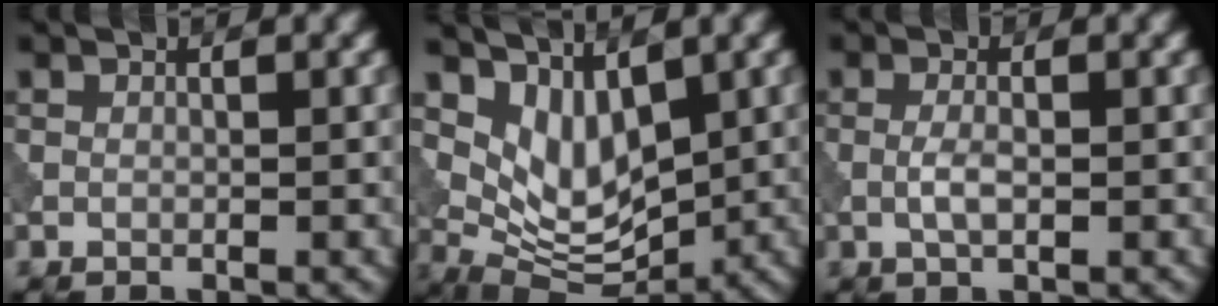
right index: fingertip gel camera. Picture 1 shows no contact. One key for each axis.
{"total": 5.5, "fx": 2.5, "fy": 3.0, "fz": 3.9, "tx": -0.079, "ty": -0.018, "tz": 0.051}
{"total": 1.8, "fx": -0.4, "fy": 0.5, "fz": 1.7, "tx": -0.037, "ty": -0.001, "tz": -0.011}